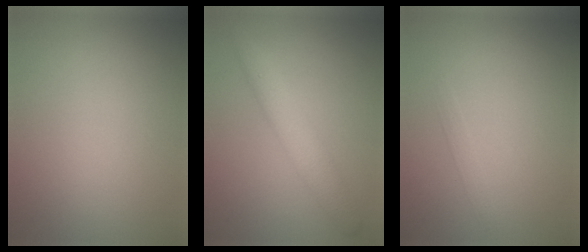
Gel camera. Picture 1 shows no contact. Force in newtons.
{"total": 3.4, "press": 3.4, "slide": 0.1}
{"total": 0.7, "press": 0.7, "slide": 0.1}